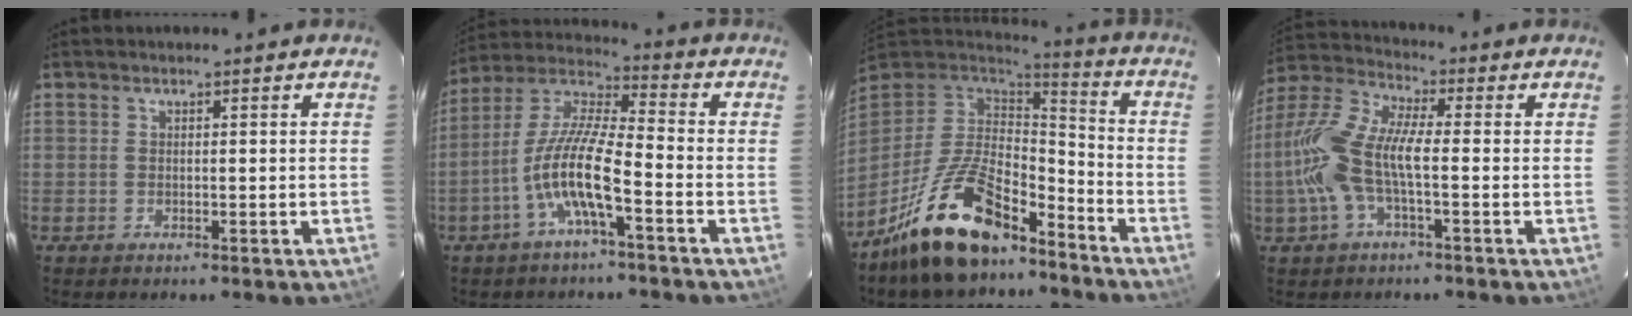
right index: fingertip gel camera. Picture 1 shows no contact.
{"total": 11.5, "force": [-4.7, 1.9, 10.3], "torque": [-0.215, 0.005, -0.093]}
{"total": 19.3, "force": [-13.4, 7.8, 11.5], "torque": [-0.233, -0.004, -0.234]}
{"total": 12.3, "force": [-2.0, 3.7, 11.5], "torque": [-0.248, 0.006, -0.041]}